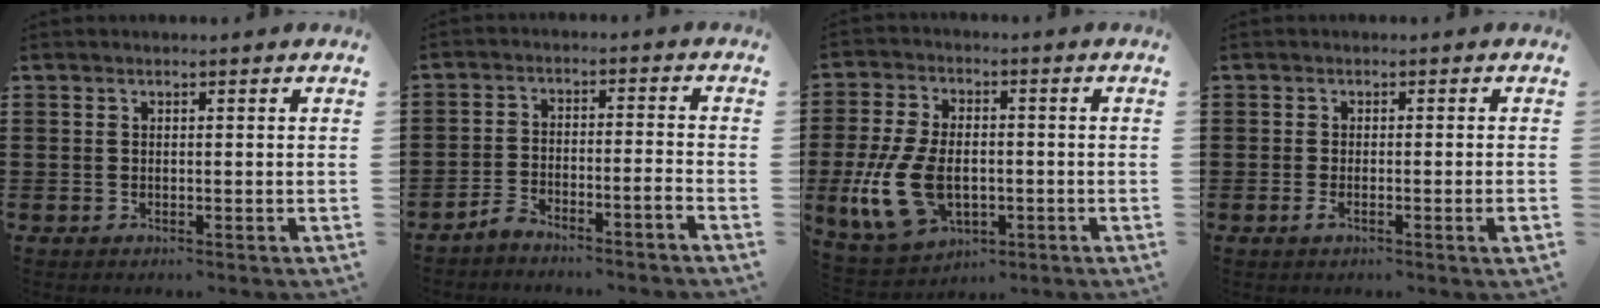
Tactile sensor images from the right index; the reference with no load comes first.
{"total": 3.3, "force": [-3.2, -0.3, 0.8], "torque": [-0.025, 0.004, -0.070]}
{"total": 11.9, "force": [-2.7, 7.5, 8.9], "torque": [-0.216, -0.003, -0.049]}
{"total": 2.5, "force": [-0.8, 0.1, 2.4], "torque": [-0.046, -0.009, -0.017]}